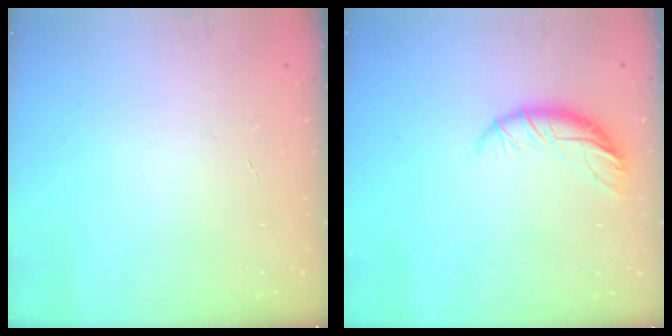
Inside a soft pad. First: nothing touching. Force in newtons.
{"total": 8.9, "press": 8.7, "slide": 1.5}